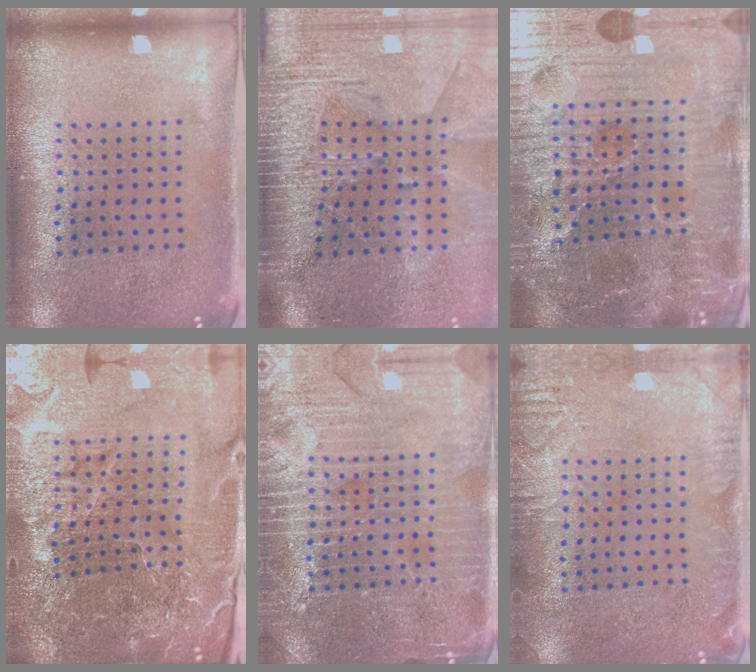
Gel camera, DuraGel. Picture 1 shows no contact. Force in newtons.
{"total": 3.9, "press": 3.4, "slide": 1.8}
{"total": 7.0, "press": 6.3, "slide": 3.1}
{"total": 6.5, "press": 5.8, "slide": 3.0}
{"total": 4.4, "press": 4.3, "slide": 0.5}
{"total": 2.8, "press": 2.7, "slide": 0.4}